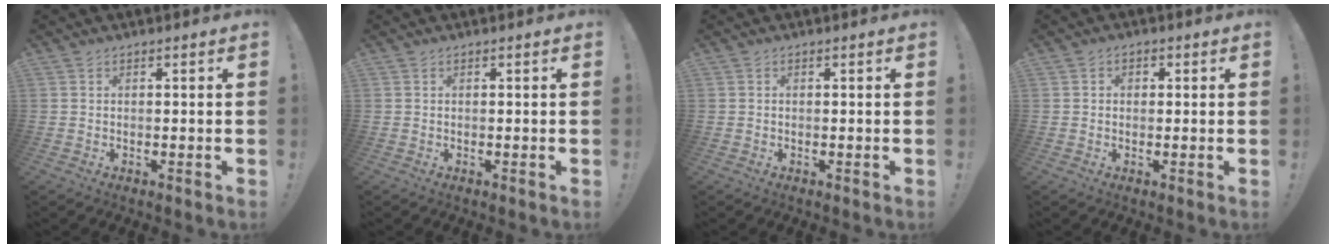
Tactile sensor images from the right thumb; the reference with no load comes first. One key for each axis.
{"total": 0.0}
{"total": 0.0}
{"total": 1.5, "fx": -0.2, "fy": 1.4, "fz": 0.7, "tx": -0.003, "ty": 0.003, "tz": -0.005}